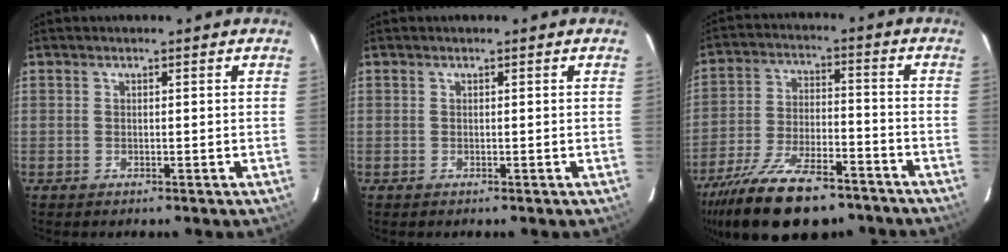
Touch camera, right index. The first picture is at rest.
{"total": 0.0}
{"total": 21.1, "force": [-15.8, 8.0, 11.6], "torque": [-0.232, -0.030, -0.250]}